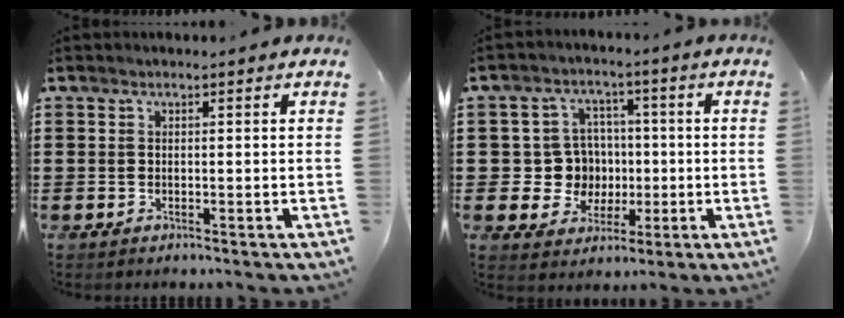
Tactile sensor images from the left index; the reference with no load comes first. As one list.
[{"total": 7.4, "force": [0.1, 7.2, 1.9], "torque": [-0.052, 0.011, 0.008]}]